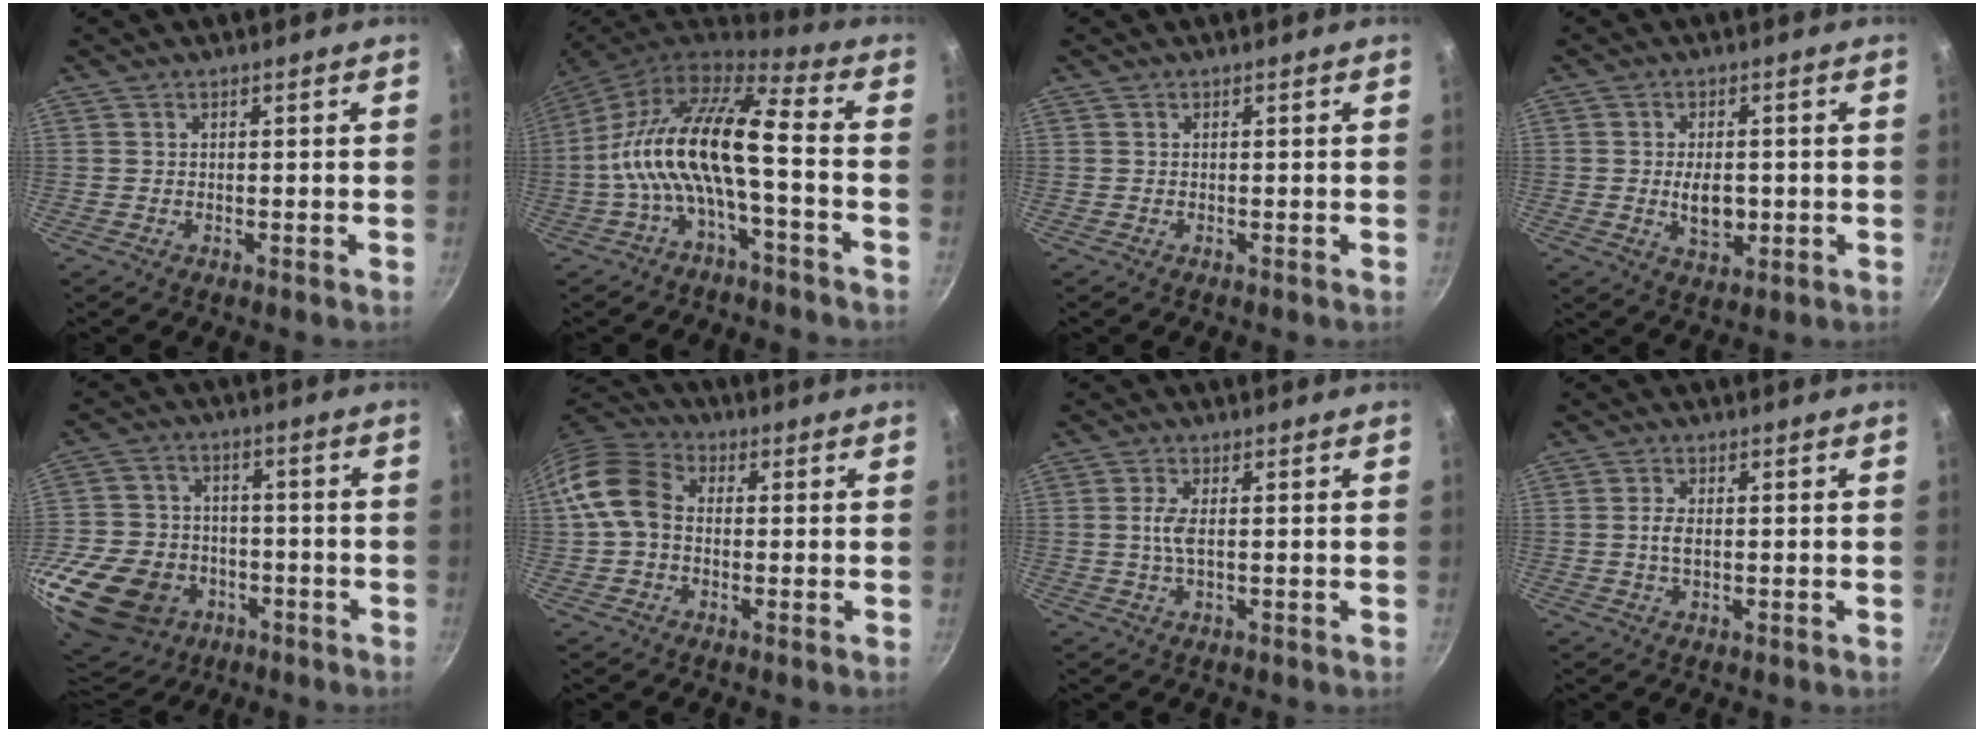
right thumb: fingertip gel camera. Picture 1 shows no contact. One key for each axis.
{"total": 15.4, "fx": -2.8, "fy": 5.2, "fz": 14.2, "tx": -0.281, "ty": 0.048, "tz": -0.066}
{"total": 0.0}
{"total": 6.3, "fx": -0.6, "fy": 3.7, "fz": 5.1, "tx": -0.068, "ty": -0.003, "tz": -0.006}
{"total": 28.3, "fx": -11.9, "fy": 21.2, "fz": 14.3, "tx": -0.318, "ty": 0.047, "tz": -0.193}
{"total": 9.8, "fx": 0.0, "fy": 7.4, "fz": 6.4, "tx": -0.107, "ty": 0.027, "tz": -0.019}
{"total": 3.3, "fx": 0.0, "fy": 1.1, "fz": 3.2, "tx": -0.075, "ty": 0.003, "tz": -0.002}
{"total": 3.0, "fx": -0.1, "fy": 1.6, "fz": 2.5, "tx": -0.051, "ty": 0.006, "tz": -0.004}